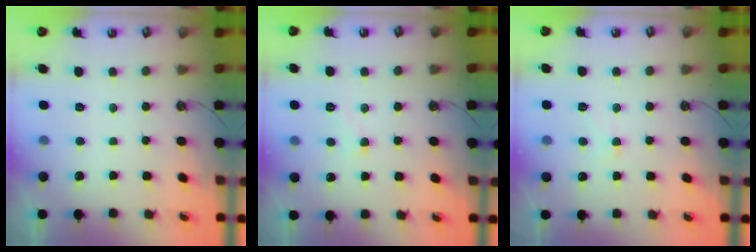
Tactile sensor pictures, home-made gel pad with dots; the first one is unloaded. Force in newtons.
{"total": 2.3, "press": 2.2, "slide": 0.5}
{"total": 2.0, "press": 1.9, "slide": 0.5}